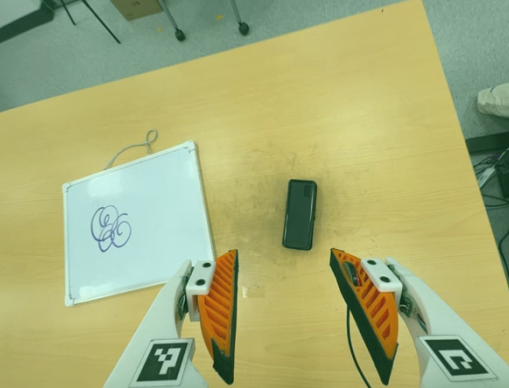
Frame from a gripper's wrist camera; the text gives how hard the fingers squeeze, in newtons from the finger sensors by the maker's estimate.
{"total": 0.0}